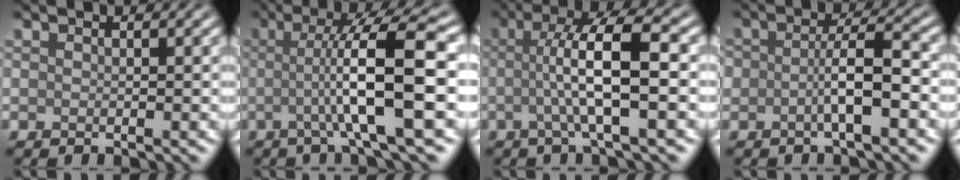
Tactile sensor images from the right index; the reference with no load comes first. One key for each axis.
{"total": 8.7, "fx": -0.8, "fy": 1.3, "fz": 8.6, "tx": -0.123, "ty": 0.011, "tz": -0.019}
{"total": 6.7, "fx": -0.4, "fy": 1.1, "fz": 6.6, "tx": -0.108, "ty": 0.016, "tz": -0.013}
{"total": 3.5, "fx": -1.2, "fy": 1.1, "fz": 3.0, "tx": -0.053, "ty": 0.011, "tz": -0.027}